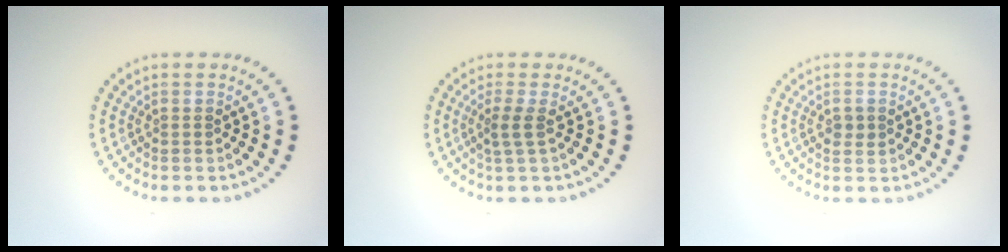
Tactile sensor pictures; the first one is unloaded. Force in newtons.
{"total": 1.7, "press": 1.2, "slide": 1.3}
{"total": 1.2, "press": 1.2, "slide": 0.1}